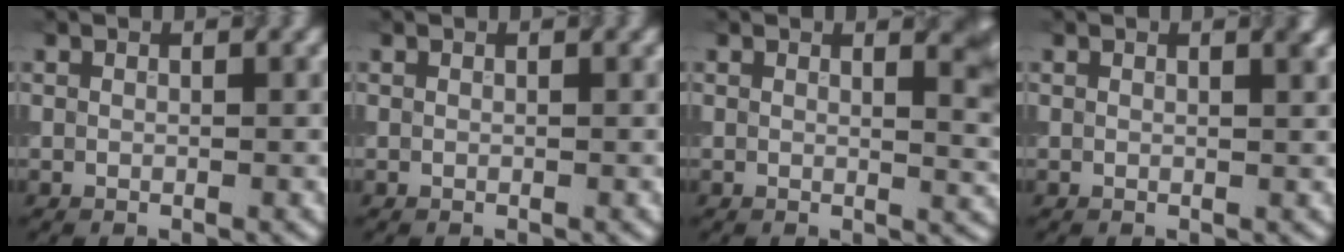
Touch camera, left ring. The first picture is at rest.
{"total": 0.0}
{"total": 3.6, "force": [1.8, 1.2, 2.8], "torque": [-0.018, -0.001, 0.022]}
{"total": 0.8, "force": [0.5, 0.1, 0.6], "torque": [-0.004, 0.000, 0.007]}